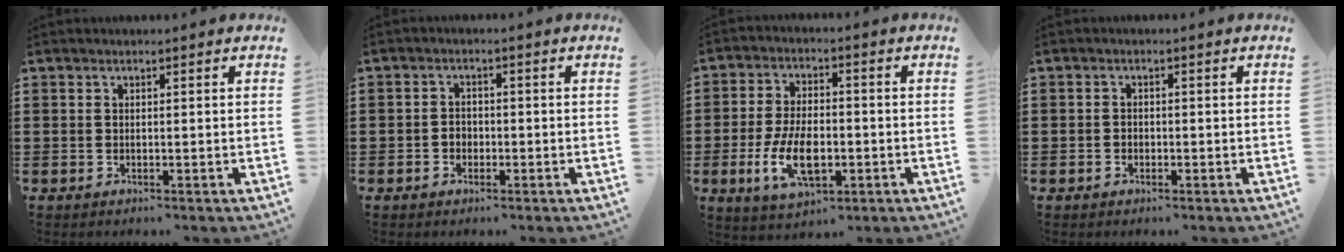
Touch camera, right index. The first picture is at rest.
{"total": 1.9, "force": [-0.7, 1.5, 0.9], "torque": [-0.021, 0.001, -0.016]}
{"total": 9.1, "force": [-2.6, 4.4, 7.4], "torque": [-0.155, -0.010, -0.051]}
{"total": 0.9, "force": [-0.5, 0.6, 0.4], "torque": [-0.009, -0.001, -0.009]}